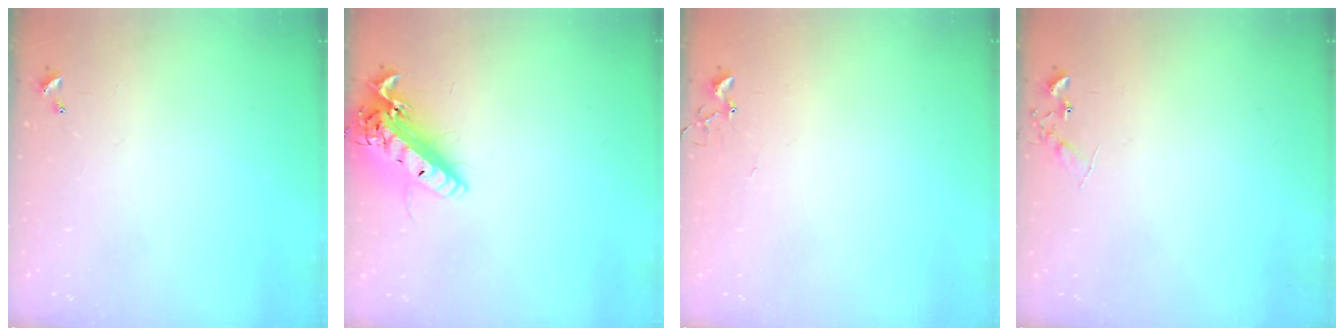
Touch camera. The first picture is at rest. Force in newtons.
{"total": 17.4, "press": 16.9, "slide": 4.1}
{"total": 5.1, "press": 5.1, "slide": 0.3}
{"total": 7.0, "press": 7.0, "slide": 0.8}